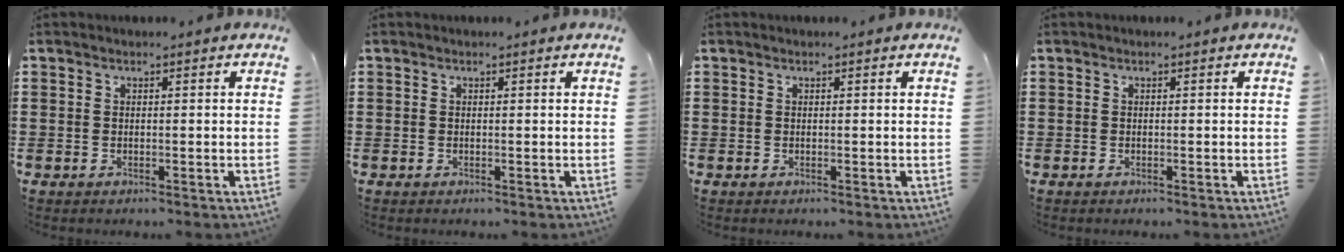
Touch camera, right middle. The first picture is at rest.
{"total": 0.0}
{"total": 0.0}
{"total": 0.0}